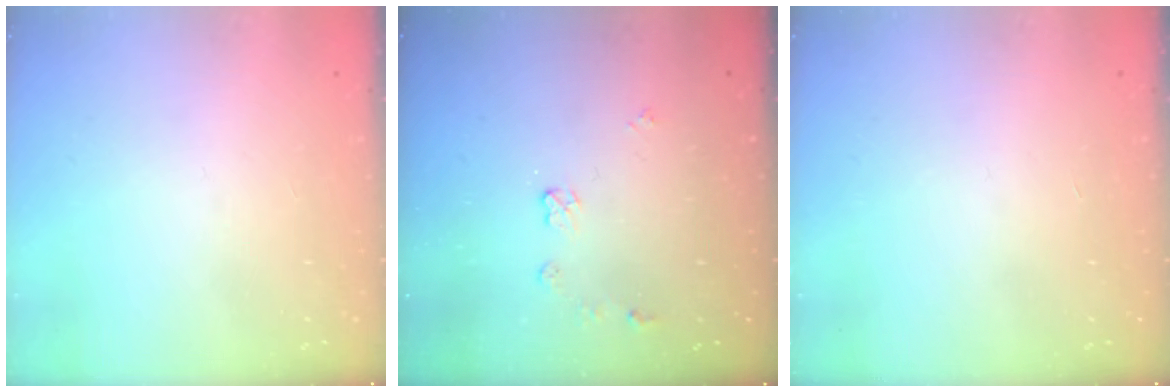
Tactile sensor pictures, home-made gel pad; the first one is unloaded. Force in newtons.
{"total": 5.3, "press": 5.3, "slide": 0.1}
{"total": 0.0}